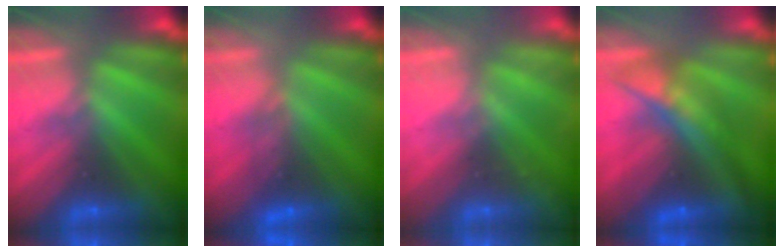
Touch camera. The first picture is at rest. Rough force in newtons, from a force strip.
{"total": 4.5}
{"total": 2.0}
{"total": 11.3}